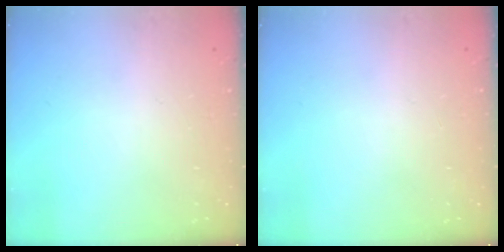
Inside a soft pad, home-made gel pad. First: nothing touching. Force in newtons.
{"total": 0.0}